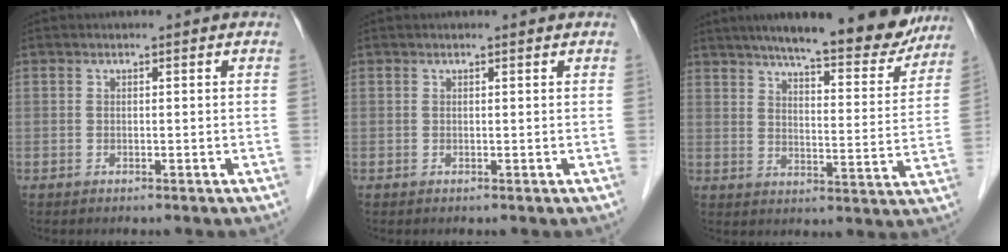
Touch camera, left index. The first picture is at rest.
{"total": 0.5, "force": [0.5, -0.1, 0.3], "torque": [-0.009, 0.002, 0.008]}
{"total": 19.5, "force": [16.5, 3.1, 9.9], "torque": [-0.136, -0.009, 0.215]}